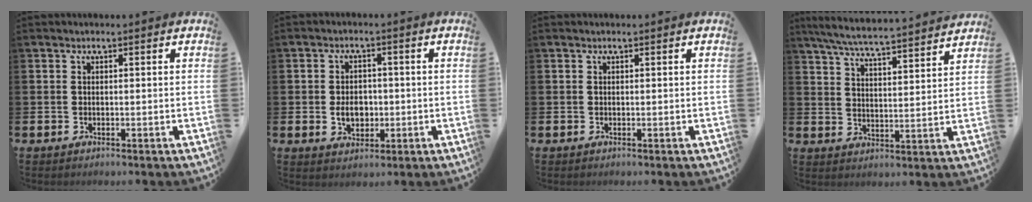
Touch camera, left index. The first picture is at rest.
{"total": 3.9, "force": [-0.5, 3.0, 2.5], "torque": [-0.037, 0.002, -0.016]}
{"total": 0.0}
{"total": 6.5, "force": [6.1, 0.0, 2.0], "torque": [-0.063, -0.046, 0.105]}